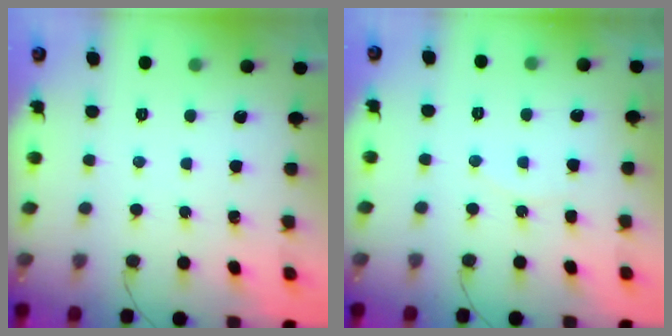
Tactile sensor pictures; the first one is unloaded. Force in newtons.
{"total": 4.2, "press": 4.0, "slide": 1.4}